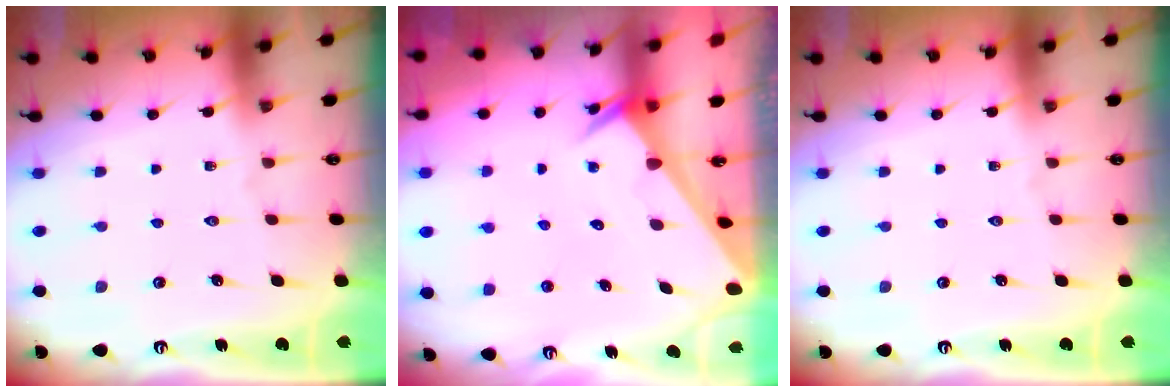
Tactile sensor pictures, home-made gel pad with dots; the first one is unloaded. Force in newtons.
{"total": 2.0, "press": 2.0, "slide": 0.1}
{"total": 0.0}